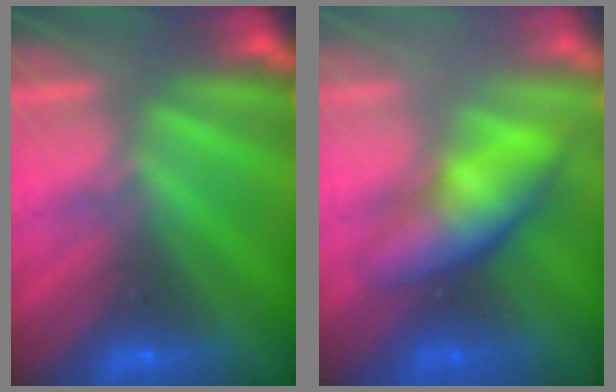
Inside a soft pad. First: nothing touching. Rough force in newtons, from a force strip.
{"total": 3.6}